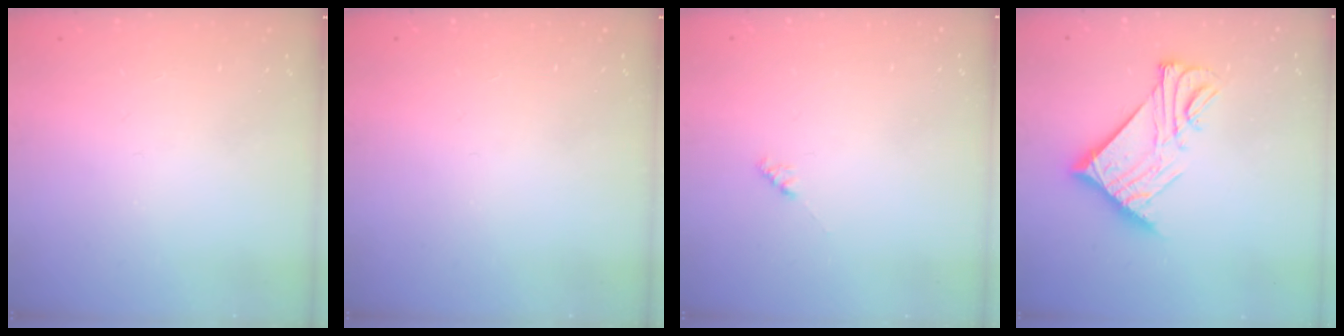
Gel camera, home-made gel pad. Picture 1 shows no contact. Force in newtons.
{"total": 0.0}
{"total": 2.1, "press": 2.0, "slide": 0.5}
{"total": 15.4, "press": 15.4, "slide": 0.4}